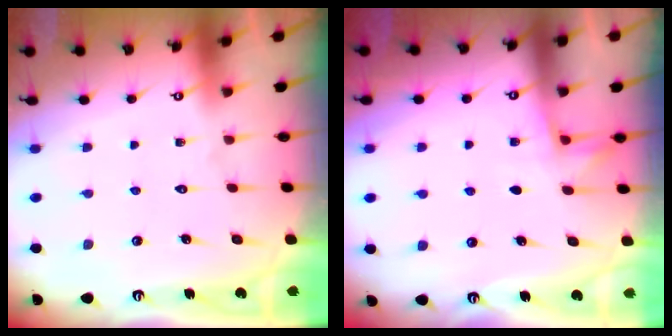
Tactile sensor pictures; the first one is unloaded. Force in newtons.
{"total": 4.1, "press": 3.8, "slide": 1.5}